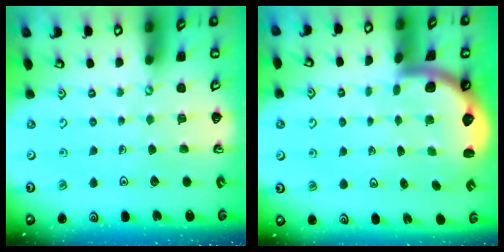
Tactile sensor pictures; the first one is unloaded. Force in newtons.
{"total": 2.3, "press": 2.3, "slide": 0.4}